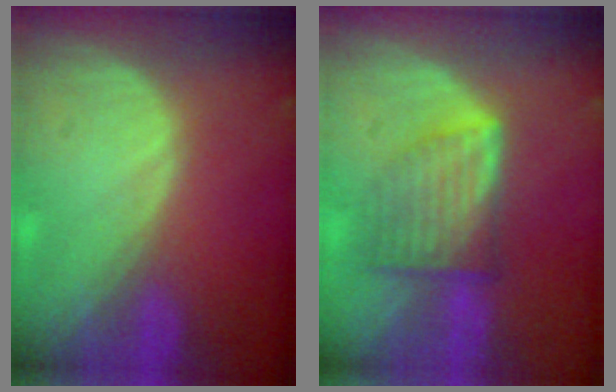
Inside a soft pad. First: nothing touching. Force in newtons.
{"total": 7.3, "press": 6.6, "slide": 3.2}